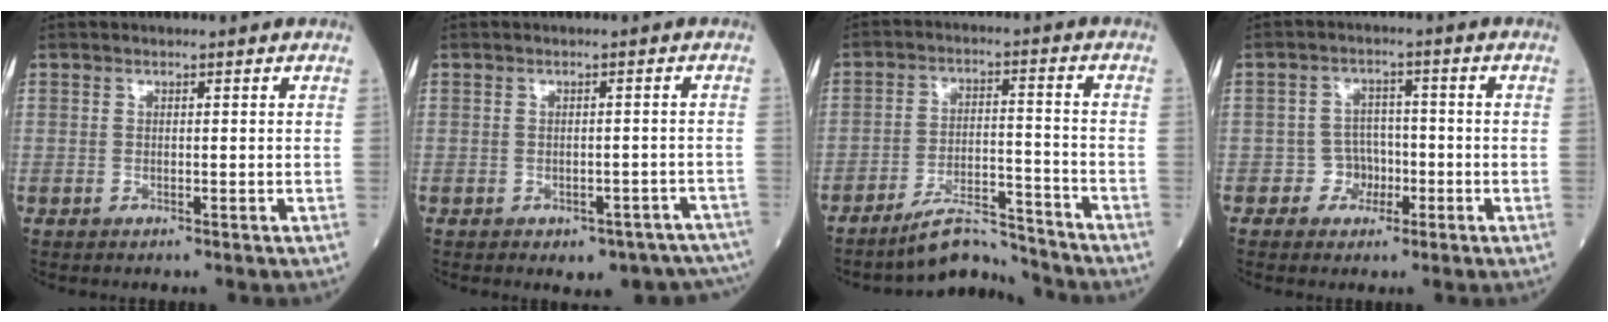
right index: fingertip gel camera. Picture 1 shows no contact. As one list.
[{"total": 8.8, "force": [-6.8, 4.8, 3.1], "torque": [-0.018, 0.006, -0.074]}, {"total": 7.1, "force": [-6.9, 0.7, 1.4], "torque": [-0.025, 0.008, -0.121]}, {"total": 3.7, "force": [-1.3, 3.4, 0.6], "torque": [0.005, 0.013, -0.024]}]